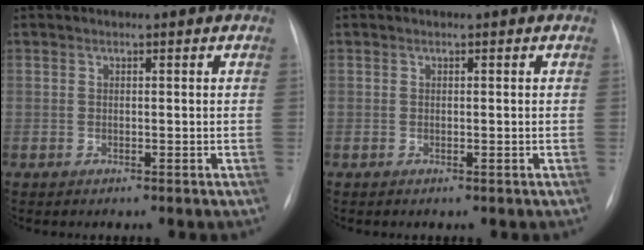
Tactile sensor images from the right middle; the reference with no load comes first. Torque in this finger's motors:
{"motor_torque": [-0.19, -0.02, 0.03, 0.02]}